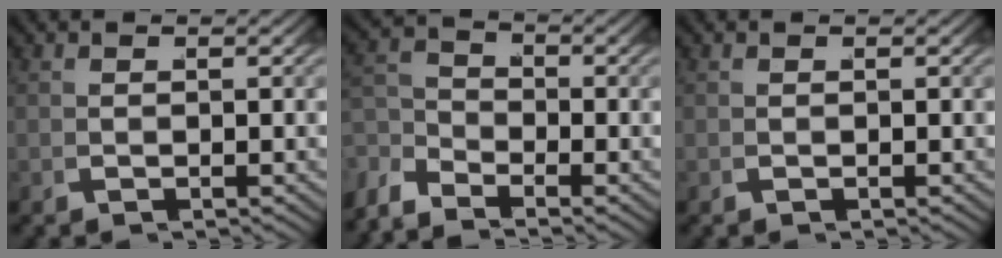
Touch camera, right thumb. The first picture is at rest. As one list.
[{"total": 2.5, "force": [-1.4, 1.4, 1.6], "torque": [-0.025, -0.008, -0.030]}, {"total": 0.0}]